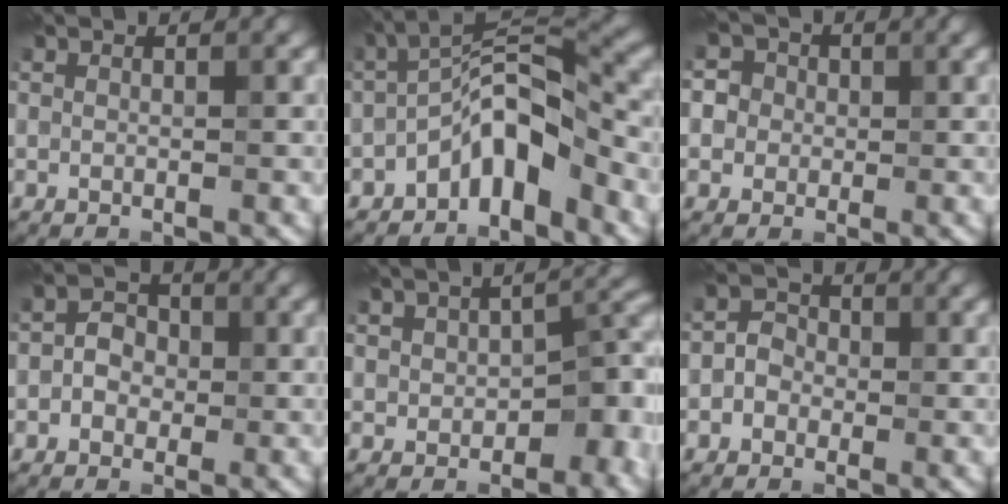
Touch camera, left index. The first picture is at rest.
{"total": 6.1, "force": [-3.4, 1.9, 4.6], "torque": [-0.075, 0.024, -0.067]}
{"total": 4.1, "force": [0.9, 3.8, 1.3], "torque": [-0.001, 0.027, -0.014]}
{"total": 2.1, "force": [-0.4, 1.8, 1.1], "torque": [-0.016, 0.011, -0.011]}
{"total": 7.3, "force": [-1.0, 4.4, 5.7], "torque": [-0.066, 0.000, -0.017]}
{"total": 1.9, "force": [-0.6, 1.6, 0.7], "torque": [-0.009, 0.011, -0.017]}